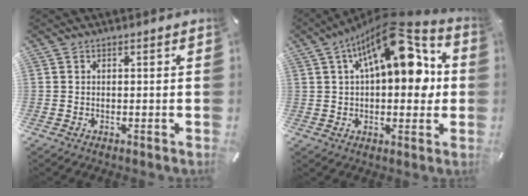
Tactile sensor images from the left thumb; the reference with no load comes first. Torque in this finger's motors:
{"motor_torque": [1.63, 3.38, 2.51, -0.26, 0.34]}